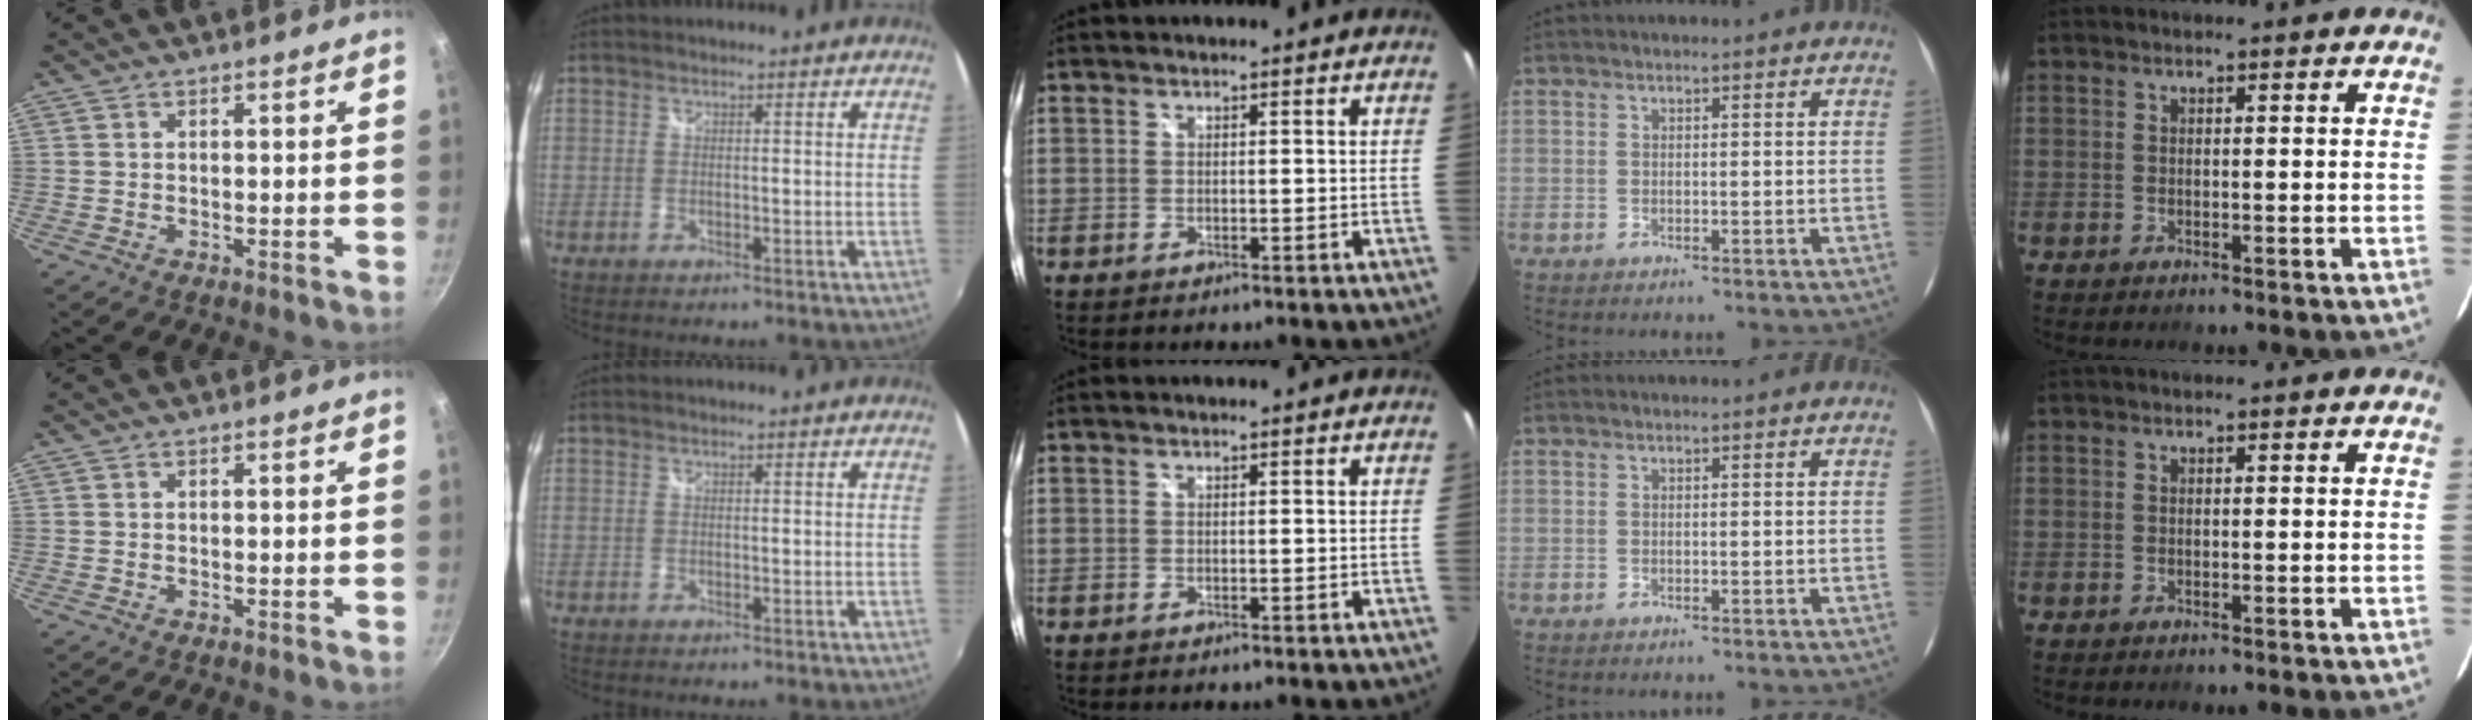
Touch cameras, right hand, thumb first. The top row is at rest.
{}